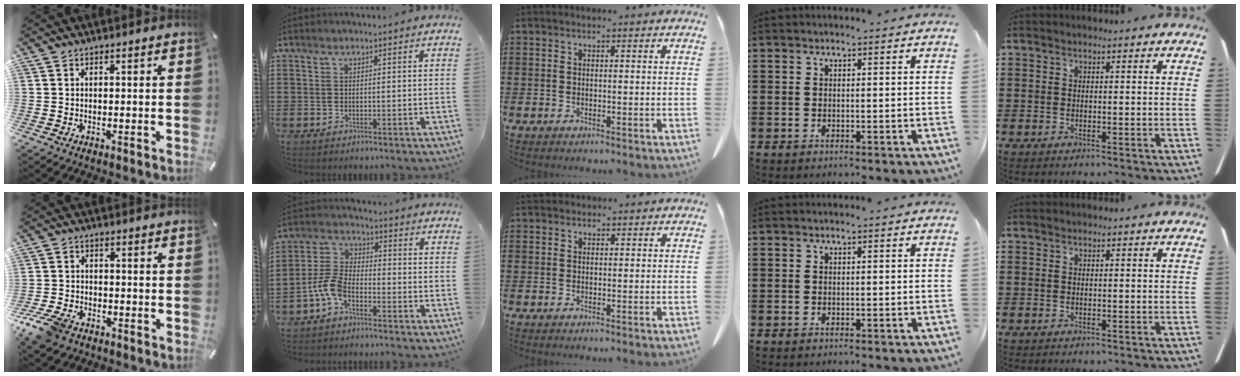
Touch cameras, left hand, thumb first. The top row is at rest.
{"thumb": {"total": 6.7, "force": [-4.5, 3.7, 3.1], "torque": [-0.083, 0.014, -0.091]}, "index": {"total": 5.7, "force": [-3.6, 2.4, 3.7], "torque": [-0.113, -0.004, -0.080]}, "middle": {"total": 1.0, "force": [0.9, 0.3, 0.1], "torque": [-0.004, 0.000, 0.019]}}